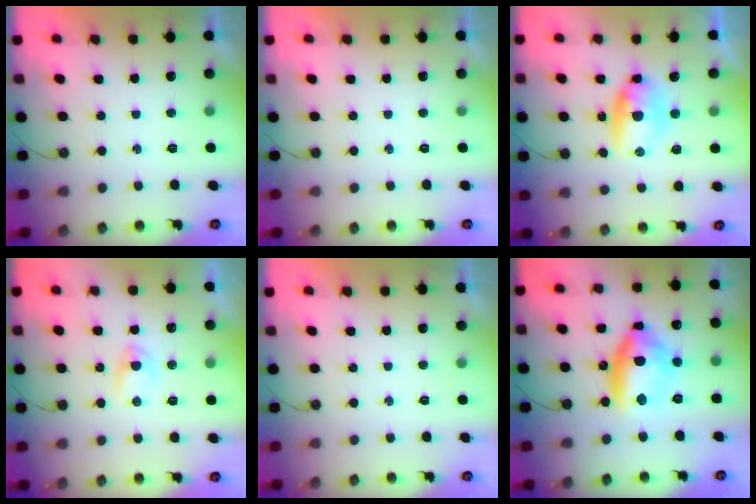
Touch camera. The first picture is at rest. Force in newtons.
{"total": 0.0}
{"total": 7.2, "press": 7.2, "slide": 0.6}
{"total": 3.3, "press": 3.2, "slide": 0.5}
{"total": 0.0}
{"total": 19.7, "press": 16.6, "slide": 10.6}